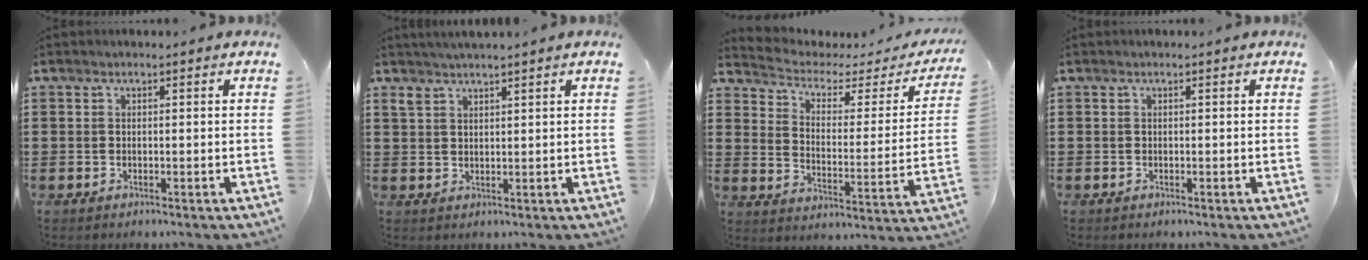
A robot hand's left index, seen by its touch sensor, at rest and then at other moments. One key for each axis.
{"total": 1.7, "fx": 1.6, "fy": 0.1, "fz": 0.7, "tx": -0.017, "ty": 0.004, "tz": 0.031}
{"total": 2.6, "fx": 1.8, "fy": 1.3, "fz": 1.3, "tx": -0.043, "ty": -0.019, "tz": 0.021}
{"total": 0.0}